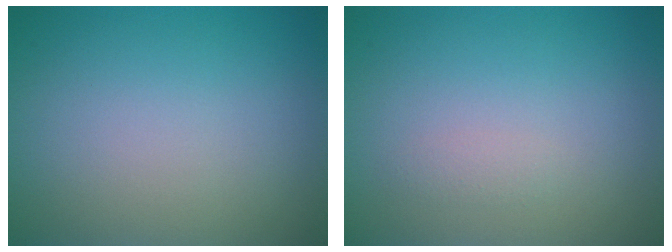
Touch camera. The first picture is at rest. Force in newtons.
{"total": 0.7, "press": 0.7, "slide": 0.0}